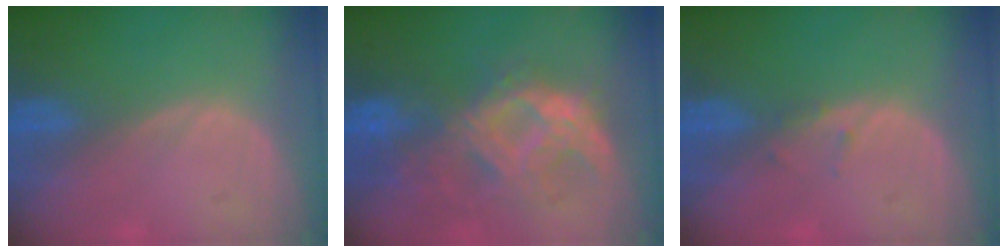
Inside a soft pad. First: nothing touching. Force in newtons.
{"total": 9.5, "press": 8.9, "slide": 3.5}
{"total": 0.8, "press": 0.8, "slide": 0.2}